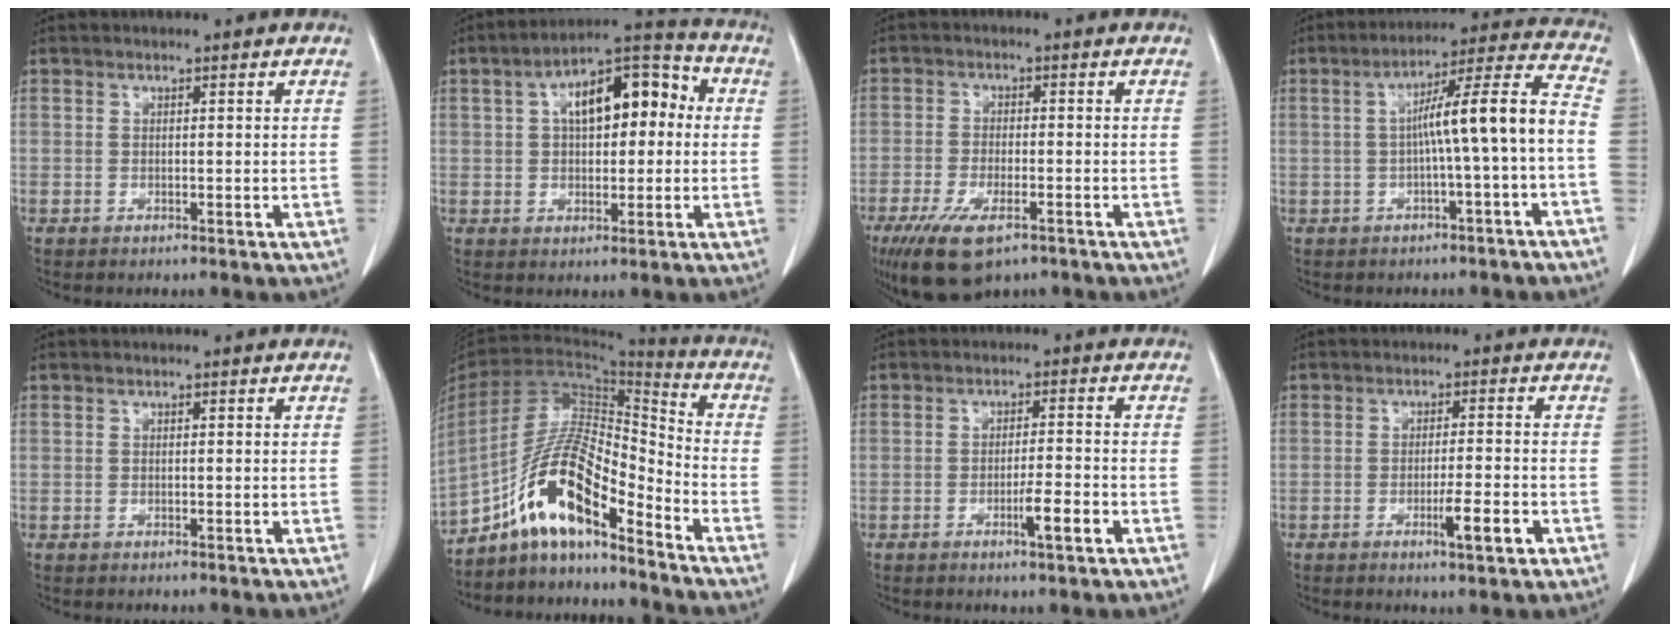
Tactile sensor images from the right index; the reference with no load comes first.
{"total": 12.6, "force": [2.1, 5.6, 11.0], "torque": [-0.170, 0.046, 0.031]}
{"total": 9.5, "force": [-5.9, 3.4, 6.7], "torque": [-0.123, -0.017, -0.098]}
{"total": 11.1, "force": [-1.6, -0.6, 10.9], "torque": [-0.168, 0.031, -0.025]}
{"total": 0.0}
{"total": 14.0, "force": [-9.5, 2.7, 9.9], "torque": [-0.186, 0.022, -0.171]}
{"total": 4.5, "force": [-2.0, 0.2, 4.0], "torque": [-0.063, -0.004, -0.032]}
{"total": 5.1, "force": [-2.2, 0.3, 4.5], "torque": [-0.070, -0.005, -0.033]}